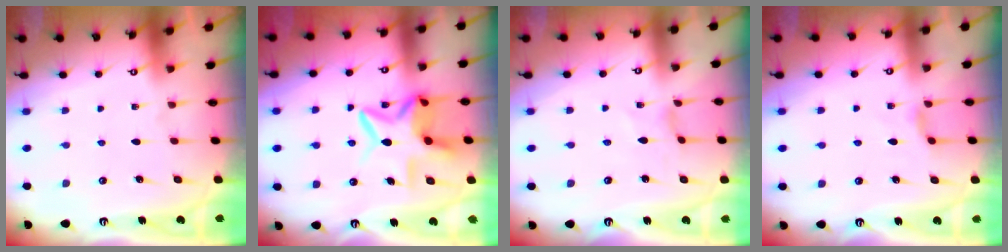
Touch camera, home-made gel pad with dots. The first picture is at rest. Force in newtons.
{"total": 9.7, "press": 9.6, "slide": 0.7}
{"total": 0.0}
{"total": 2.7, "press": 2.7, "slide": 0.3}